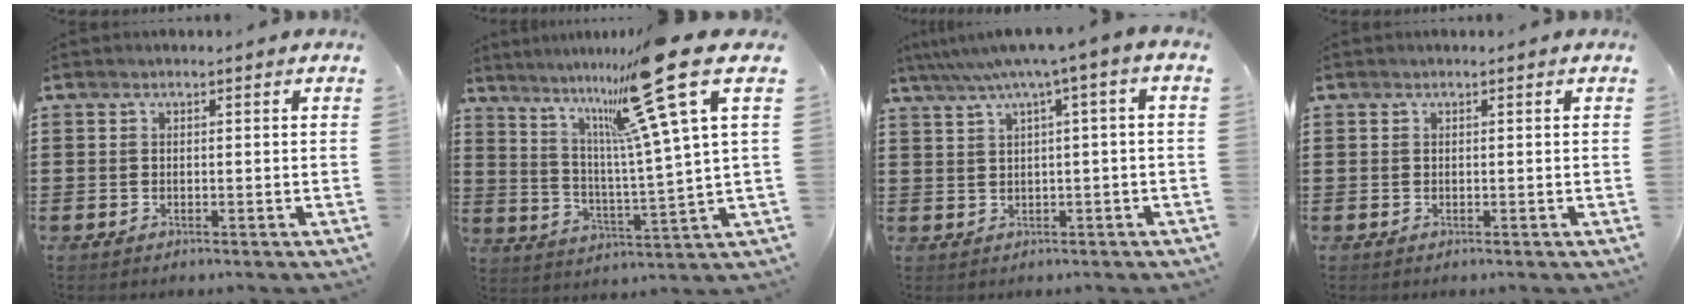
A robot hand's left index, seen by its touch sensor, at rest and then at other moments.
{"total": 16.0, "force": [10.7, -1.2, 11.8], "torque": [-0.222, -0.061, 0.156]}
{"total": 4.5, "force": [0.9, -0.4, 4.3], "torque": [-0.084, -0.013, 0.009]}
{"total": 0.0}